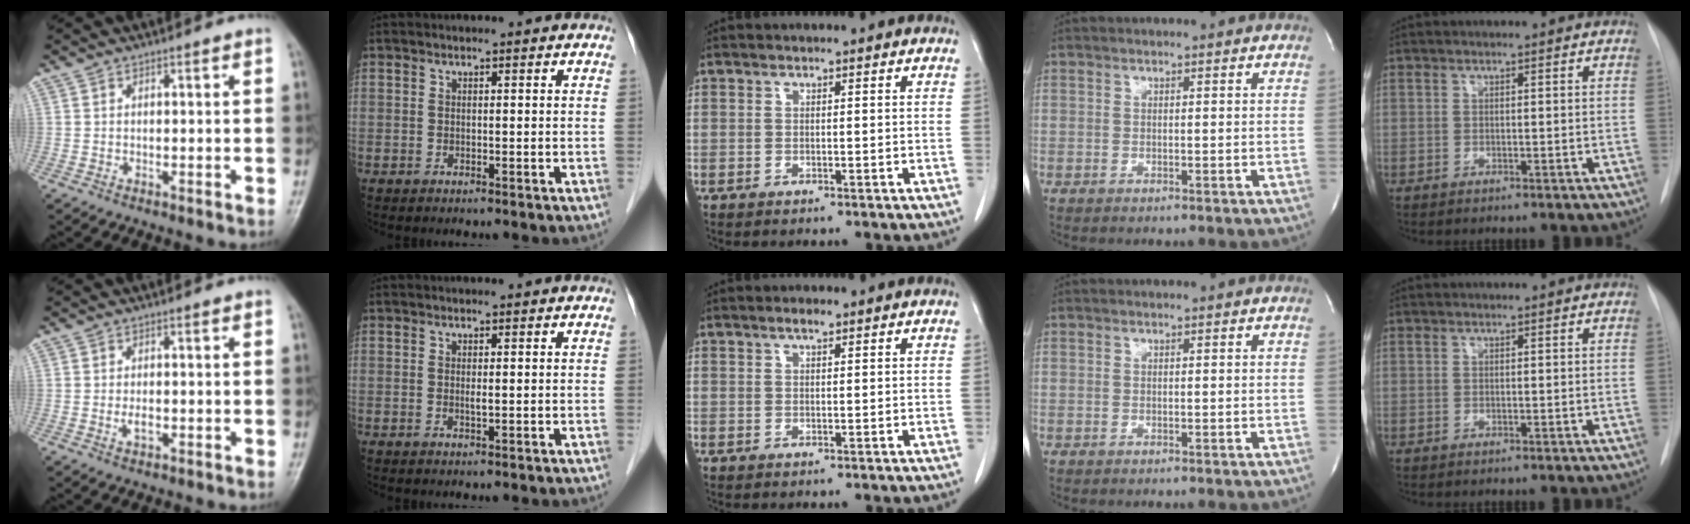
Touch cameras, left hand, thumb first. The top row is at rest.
{"thumb": {"total": 1.9, "force": [-0.4, 1.0, 1.6], "torque": [-0.027, 0.000, -0.006]}, "index": {"total": 0.7, "force": [0.2, 0.1, 0.7], "torque": [-0.017, -0.002, 0.003]}, "middle": {"total": 1.3, "force": [0.9, 0.3, 0.9], "torque": [-0.019, 0.002, 0.017]}}